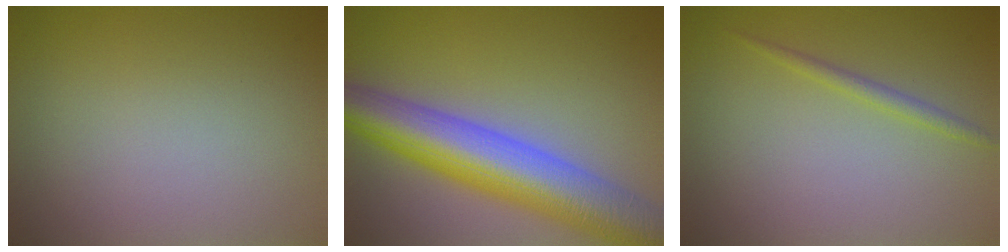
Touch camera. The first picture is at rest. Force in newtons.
{"total": 10.3, "press": 10.3, "slide": 0.5}
{"total": 1.2, "press": 1.2, "slide": 0.1}